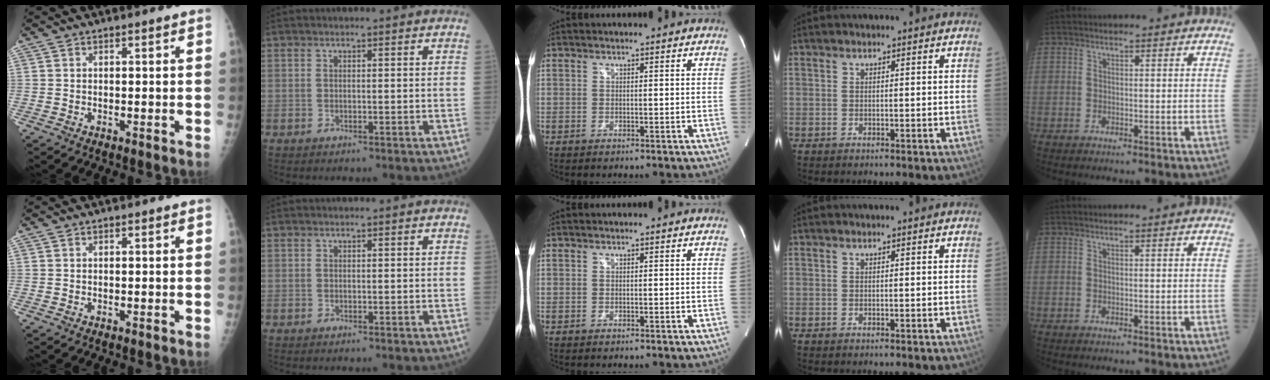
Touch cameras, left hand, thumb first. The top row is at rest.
{}